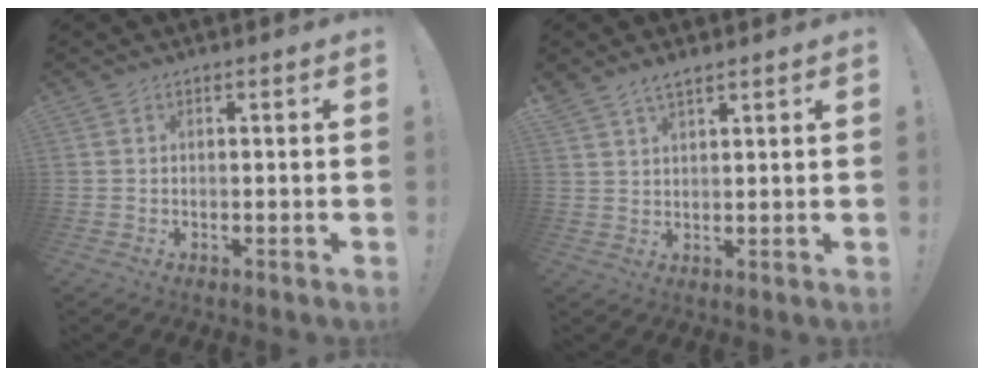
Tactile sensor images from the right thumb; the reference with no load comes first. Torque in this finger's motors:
{"motor_torque": [0.05, 0.13, 0.77, 0.67, 0.00]}